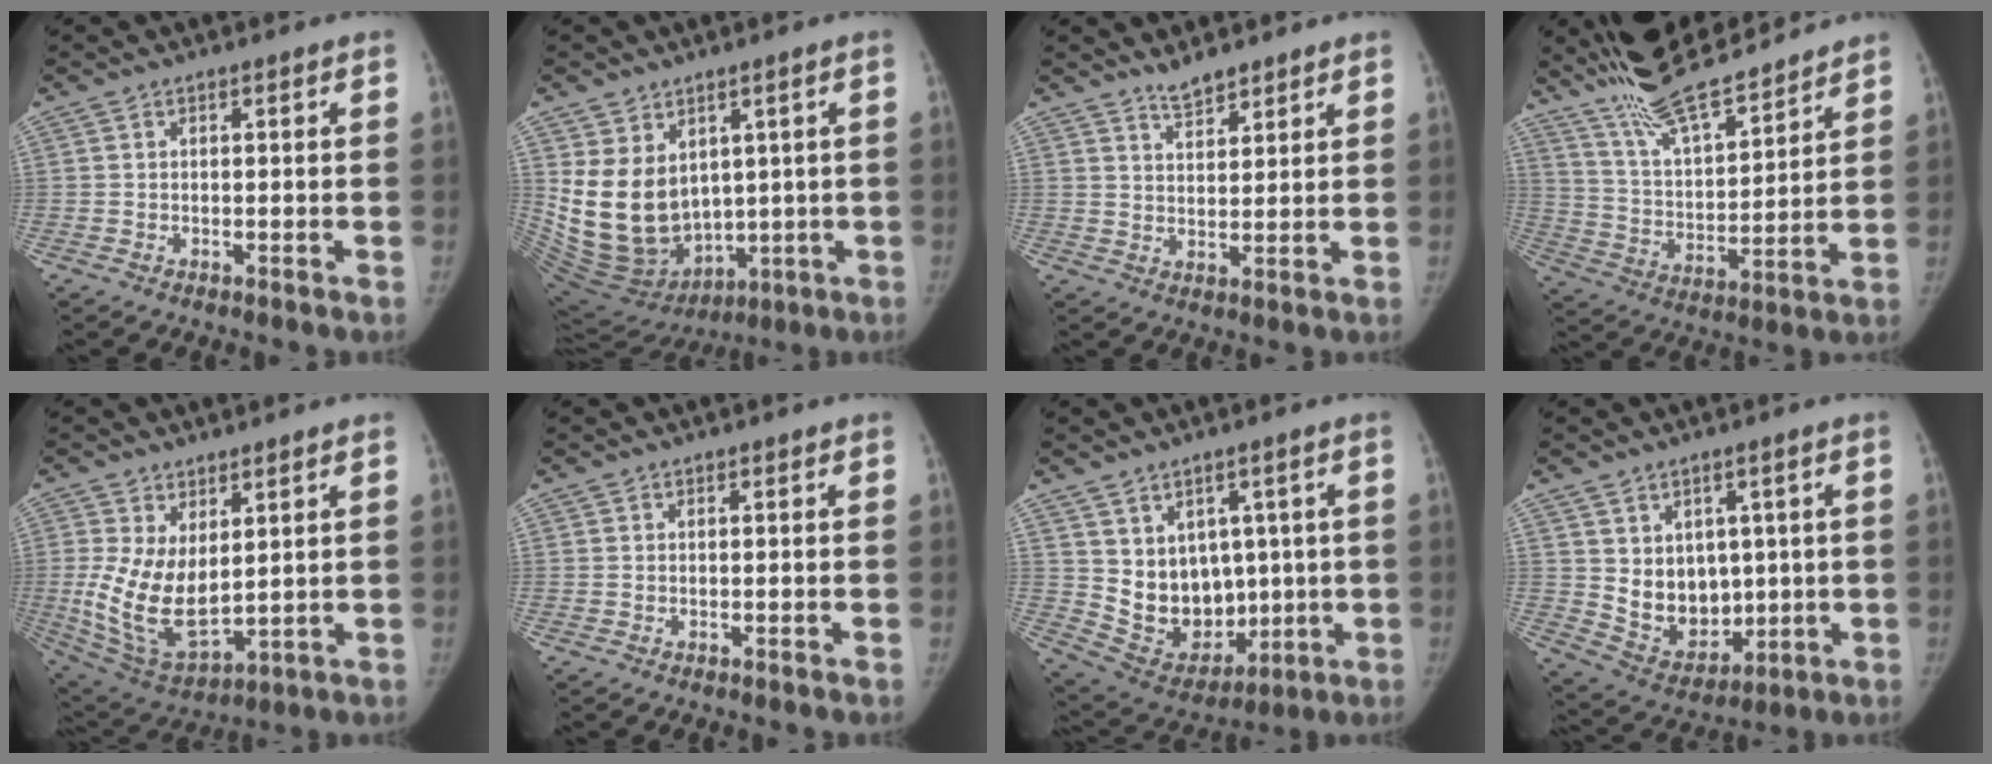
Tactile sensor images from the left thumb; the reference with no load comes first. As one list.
[{"total": 16.7, "force": [2.8, 12.5, 10.8], "torque": [-0.178, -0.024, 0.095]}, {"total": 4.0, "force": [3.6, 1.3, 1.2], "torque": [-0.003, -0.027, 0.063]}, {"total": 16.4, "force": [14.7, 2.9, 6.6], "torque": [-0.096, -0.069, 0.269]}, {"total": 12.7, "force": [2.0, 6.9, 10.5], "torque": [-0.188, -0.028, 0.058]}, {"total": 0.0}, {"total": 12.7, "force": [1.6, 10.1, 7.5], "torque": [-0.070, -0.015, 0.064]}, {"total": 10.3, "force": [1.4, 8.2, 6.1], "torque": [-0.049, -0.024, 0.050]}]